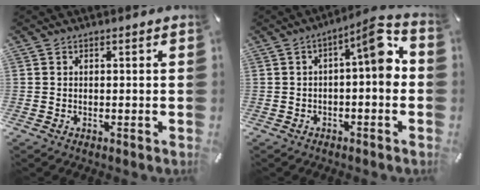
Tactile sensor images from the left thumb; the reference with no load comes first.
{"total": 10.0, "force": [1.0, 2.9, 9.5], "torque": [-0.131, -0.013, 0.010]}